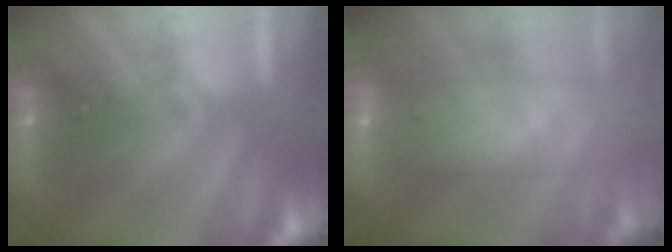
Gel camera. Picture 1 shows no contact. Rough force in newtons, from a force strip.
{"total": 7.5}